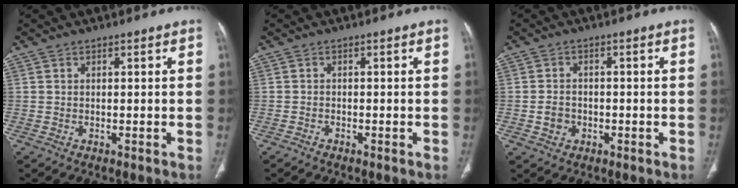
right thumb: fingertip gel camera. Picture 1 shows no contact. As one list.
[{"total": 0.5, "force": [-0.5, 0.2, 0.0], "torque": [-0.003, 0.000, -0.015]}, {"total": 3.2, "force": [-0.9, 2.7, 1.4], "torque": [-0.017, 0.013, -0.013]}]